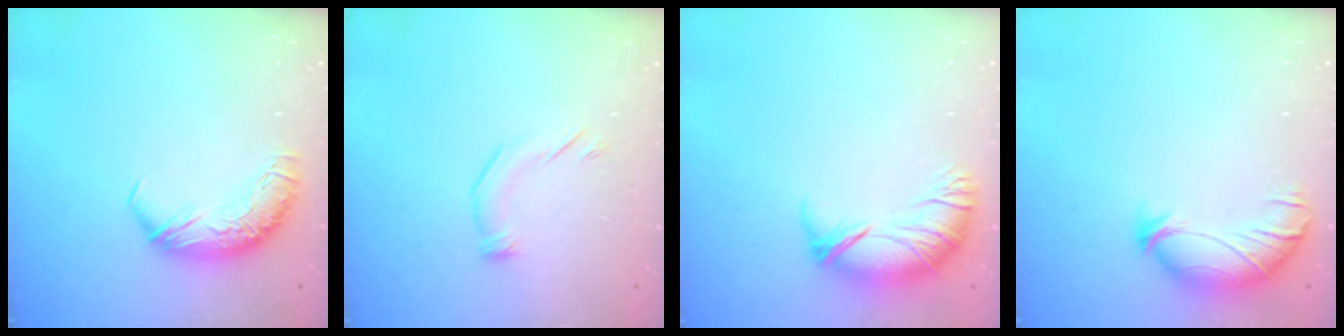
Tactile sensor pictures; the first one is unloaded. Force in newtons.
{"total": 4.1, "press": 4.1, "slide": 0.7}
{"total": 2.8, "press": 1.9, "slide": 2.0}
{"total": 4.4, "press": 4.2, "slide": 1.2}